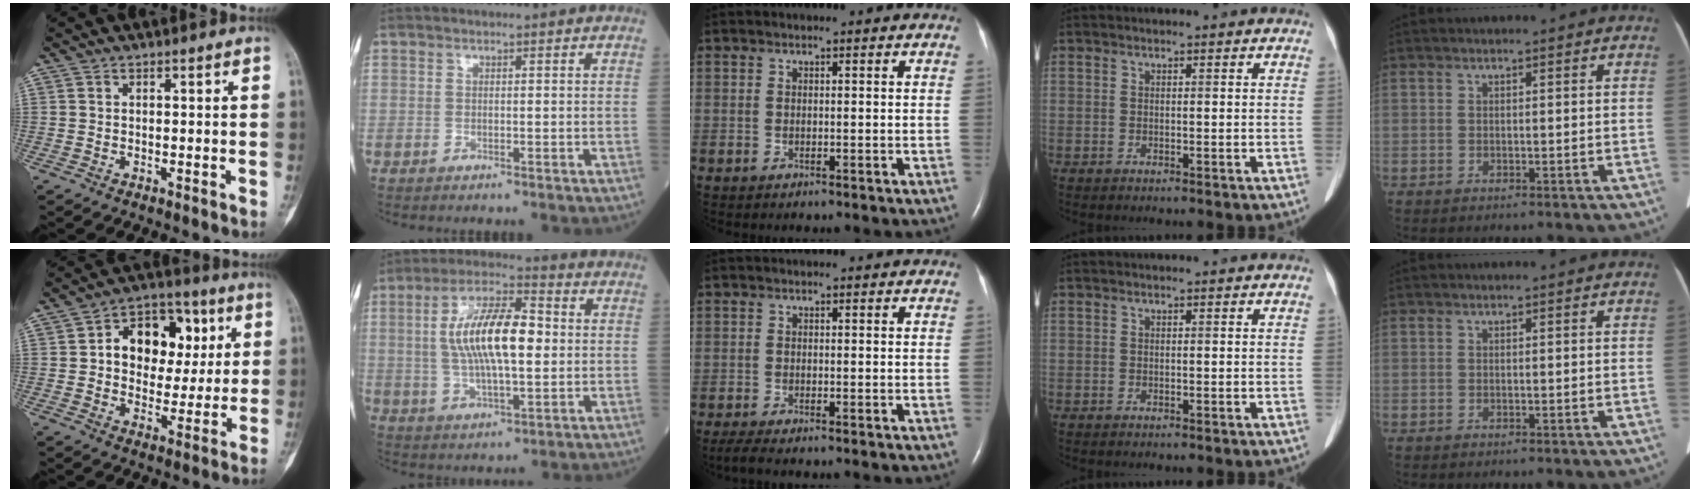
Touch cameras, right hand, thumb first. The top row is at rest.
{"thumb": {"total": 14.8, "force": [3.4, 10.7, 9.7], "torque": [-0.086, 0.012, 0.049]}, "index": {"total": 13.0, "force": [0.5, 2.1, 12.8], "torque": [-0.252, 0.013, 0.008]}, "middle": {"total": 2.1, "force": [-1.7, 0.0, 1.3], "torque": [-0.034, -0.009, -0.032]}}